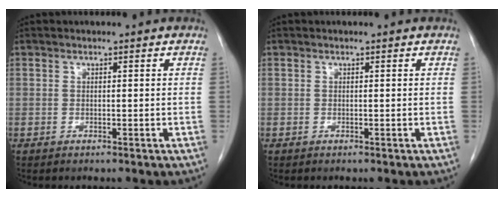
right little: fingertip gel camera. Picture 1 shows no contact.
{"total": 0.0}